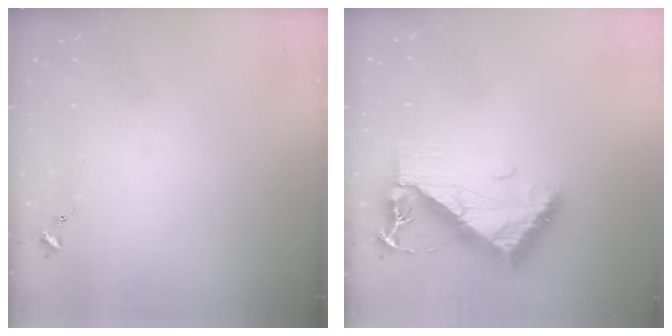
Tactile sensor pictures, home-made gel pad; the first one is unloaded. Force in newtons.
{"total": 9.5, "press": 9.4, "slide": 1.0}